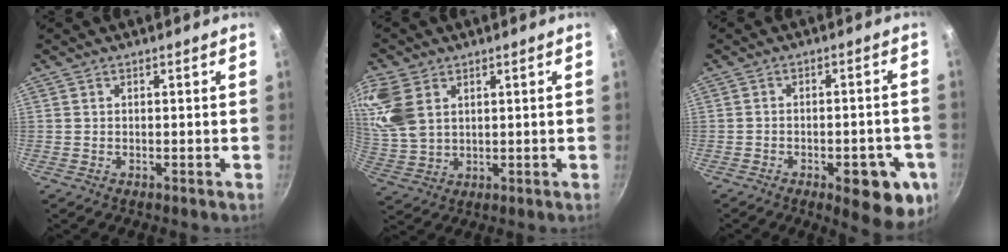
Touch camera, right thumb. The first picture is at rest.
{"total": 11.2, "force": [4.0, 7.4, 7.4], "torque": [-0.172, -0.003, 0.090]}
{"total": 12.4, "force": [-5.5, 4.8, 10.0], "torque": [-0.102, 0.019, -0.062]}